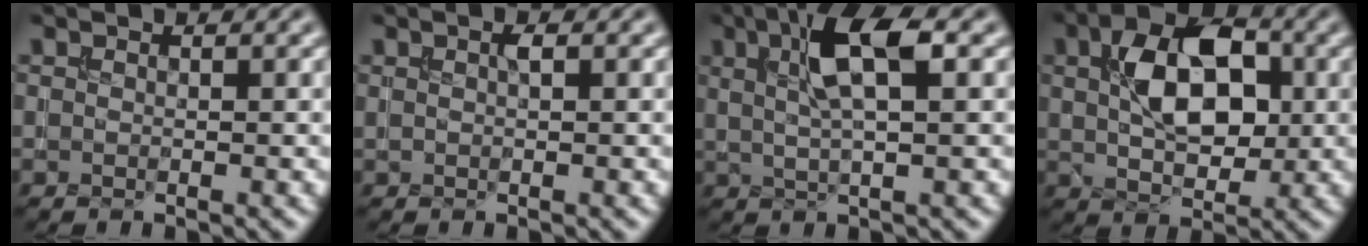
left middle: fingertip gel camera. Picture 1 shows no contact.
{"total": 0.9, "force": [0.4, 0.2, 0.8], "torque": [-0.017, 0.004, 0.007]}
{"total": 5.8, "force": [1.9, 1.6, 5.3], "torque": [-0.098, 0.007, 0.031]}
{"total": 7.8, "force": [1.7, 4.6, 6.1], "torque": [-0.099, 0.011, 0.024]}